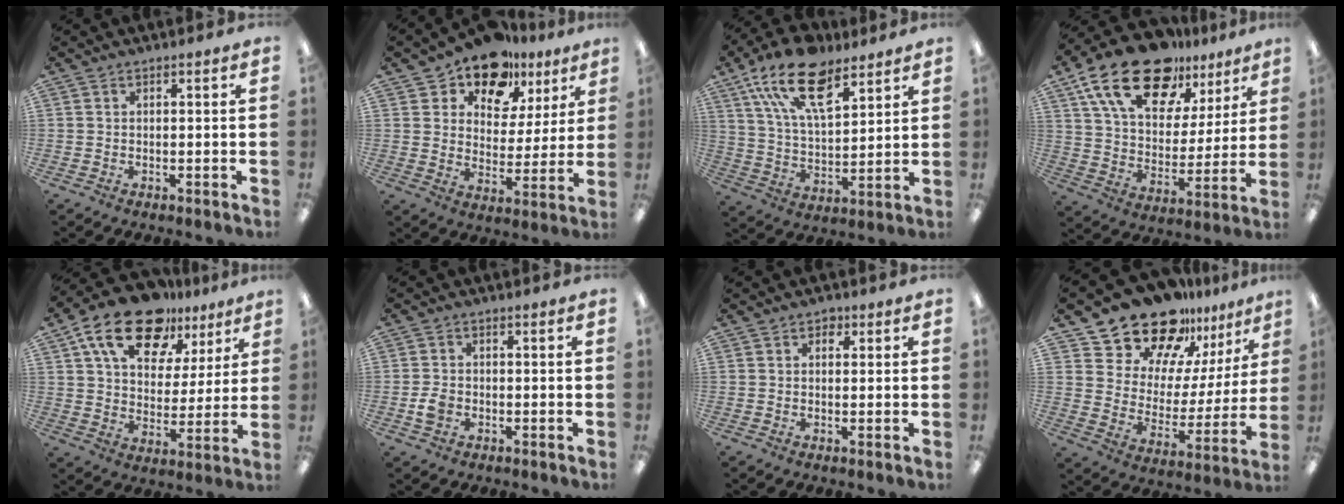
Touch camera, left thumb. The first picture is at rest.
{"total": 13.3, "force": [10.4, 7.5, 3.6], "torque": [-0.070, -0.070, 0.193]}
{"total": 18.3, "force": [11.2, 8.7, 11.4], "torque": [-0.208, -0.047, 0.202]}
{"total": 22.0, "force": [14.6, 11.1, 12.1], "torque": [-0.213, -0.076, 0.260]}
{"total": 18.9, "force": [12.4, 10.2, 9.8], "torque": [-0.169, -0.062, 0.220]}
{"total": 3.5, "force": [-1.2, 2.8, 1.7], "torque": [-0.027, 0.007, -0.020]}
{"total": 1.8, "force": [0.8, 1.5, 0.8], "torque": [-0.001, -0.001, 0.010]}
{"total": 19.3, "force": [16.7, 8.7, 4.5], "torque": [-0.098, -0.133, 0.305]}